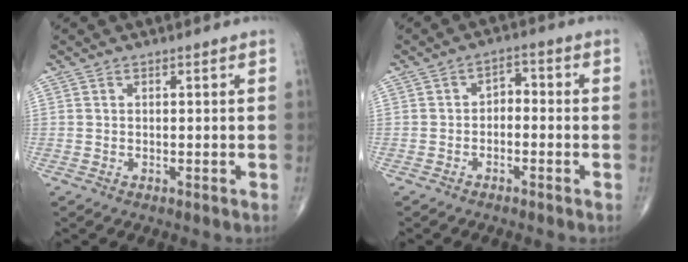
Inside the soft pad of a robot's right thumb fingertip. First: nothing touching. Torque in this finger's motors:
{"motor_torque": [-0.26, 0.12, 0.27, -0.03, 0.03]}